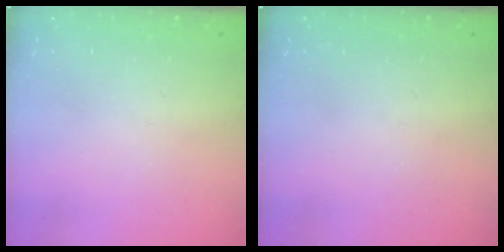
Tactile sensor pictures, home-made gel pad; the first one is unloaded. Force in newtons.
{"total": 0.0}